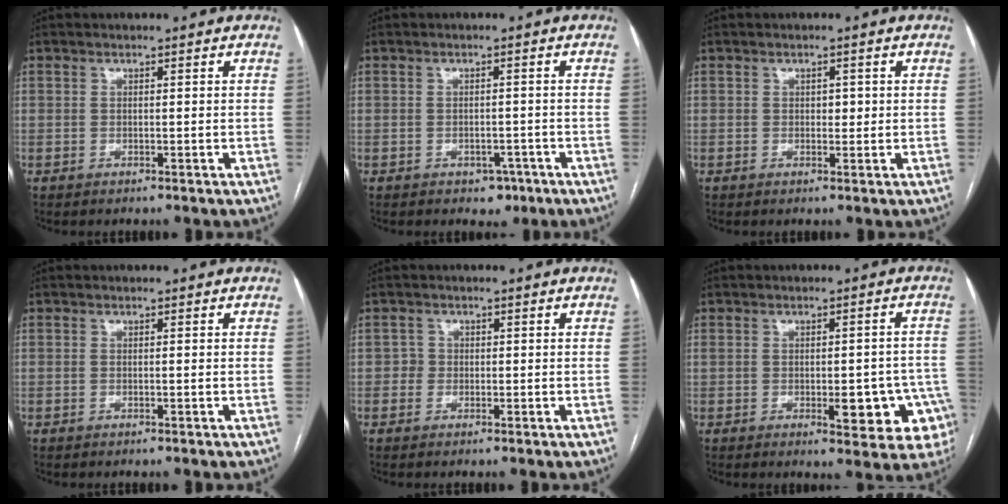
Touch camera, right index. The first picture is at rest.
{"total": 2.8, "force": [-1.6, 1.9, 1.1], "torque": [-0.005, 0.005, -0.014]}
{"total": 1.5, "force": [0.2, 0.9, 1.1], "torque": [-0.011, 0.001, 0.002]}
{"total": 0.0}
{"total": 1.3, "force": [-0.2, 1.3, 0.1], "torque": [0.009, 0.006, -0.007]}
{"total": 10.1, "force": [-3.4, 3.8, 8.7], "torque": [-0.085, 0.021, -0.035]}